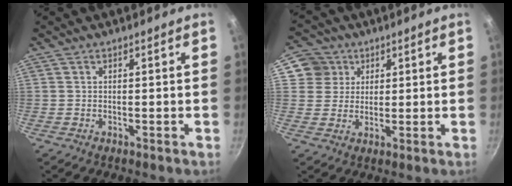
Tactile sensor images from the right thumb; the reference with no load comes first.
{"total": 6.5, "force": [2.6, 5.9, 0.9], "torque": [0.028, 0.006, 0.039]}